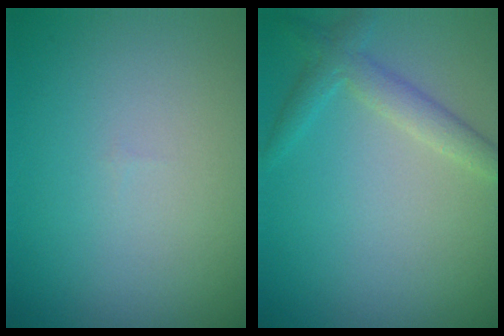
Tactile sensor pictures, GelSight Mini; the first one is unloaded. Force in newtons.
{"total": 2.5, "press": 2.5, "slide": 0.1}